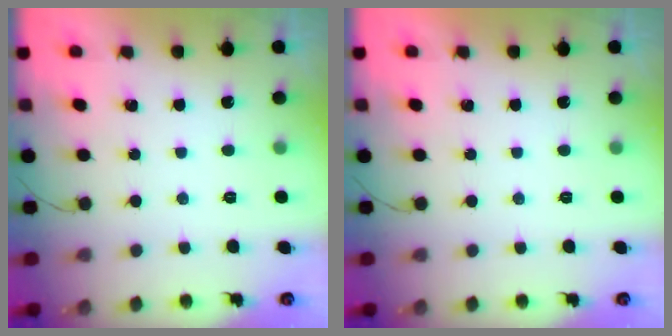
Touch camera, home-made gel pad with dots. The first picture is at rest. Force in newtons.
{"total": 0.0}